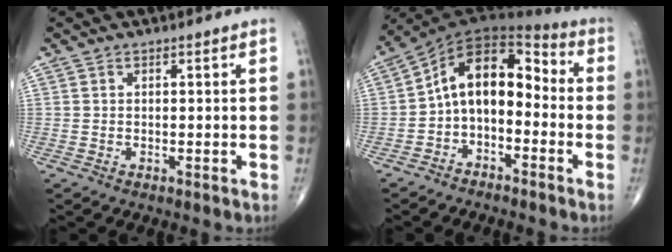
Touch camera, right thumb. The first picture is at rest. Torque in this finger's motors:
{"motor_torque": [-0.64, 1.65, 0.28, -0.19, 0.15]}